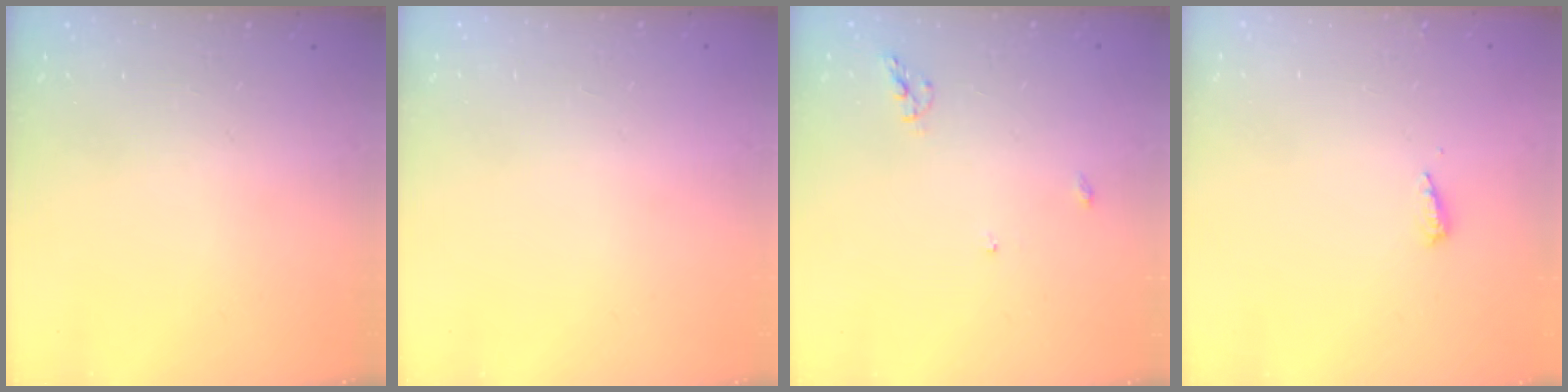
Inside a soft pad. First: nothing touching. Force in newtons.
{"total": 1.0, "press": 0.8, "slide": 0.6}
{"total": 5.6, "press": 5.6, "slide": 0.7}
{"total": 3.6, "press": 3.6, "slide": 0.3}